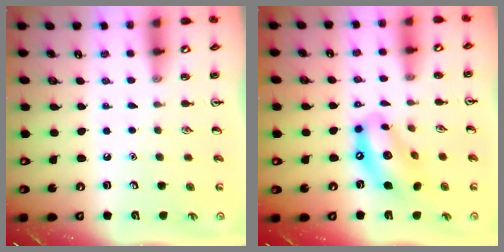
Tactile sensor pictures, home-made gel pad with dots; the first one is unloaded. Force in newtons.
{"total": 13.6, "press": 12.8, "slide": 4.6}